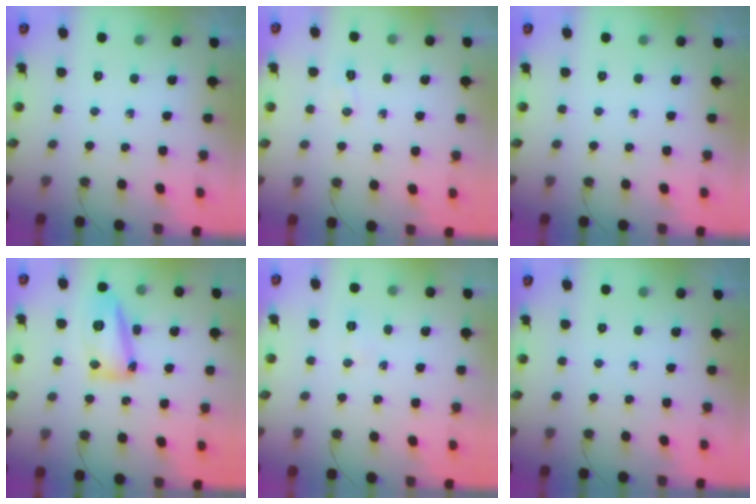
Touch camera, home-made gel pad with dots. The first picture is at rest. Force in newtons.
{"total": 20.2, "press": 5.7, "slide": 19.4}
{"total": 0.0}
{"total": 14.4, "press": 14.4, "slide": 0.8}
{"total": 3.9, "press": 3.9, "slide": 0.2}
{"total": 0.0}